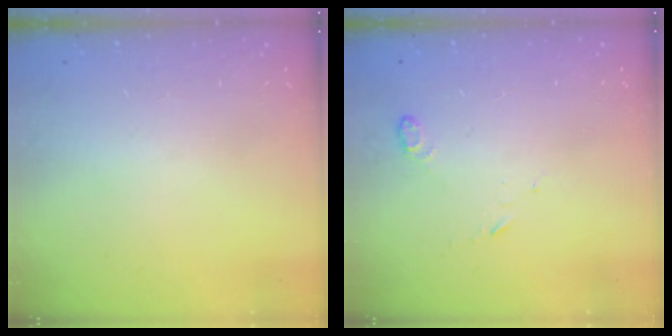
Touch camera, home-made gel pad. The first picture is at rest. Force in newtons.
{"total": 3.4, "press": 3.3, "slide": 0.8}